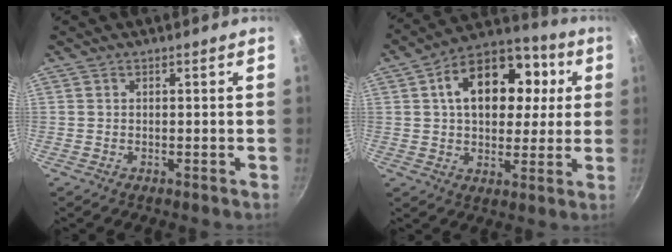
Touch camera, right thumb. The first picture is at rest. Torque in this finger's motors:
{"motor_torque": [-0.33, 2.01, 1.25, 0.42, 0.12]}